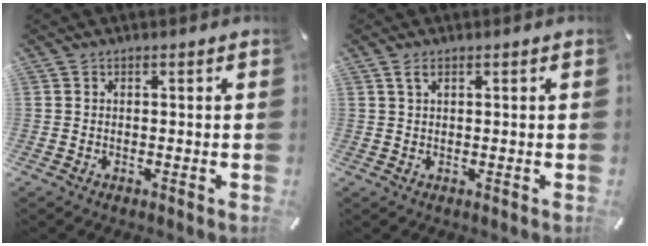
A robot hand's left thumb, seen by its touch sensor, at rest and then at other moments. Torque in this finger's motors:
{"motor_torque": [0.35, 0.44, 0.11, -0.21, 0.07]}